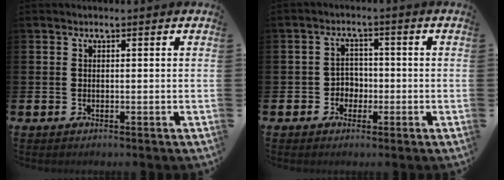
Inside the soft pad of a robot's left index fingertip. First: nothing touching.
{"total": 2.8, "force": [-1.3, 2.4, 0.6], "torque": [-0.016, 0.006, -0.032]}